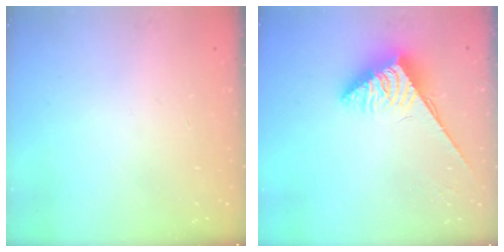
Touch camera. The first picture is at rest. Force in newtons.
{"total": 3.9, "press": 3.9, "slide": 0.5}